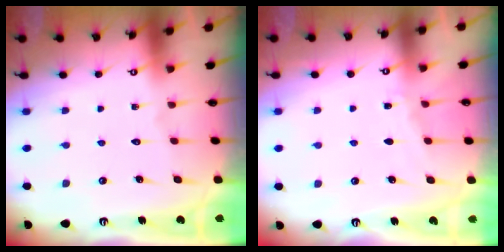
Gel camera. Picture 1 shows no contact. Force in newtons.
{"total": 3.1, "press": 3.1, "slide": 0.4}